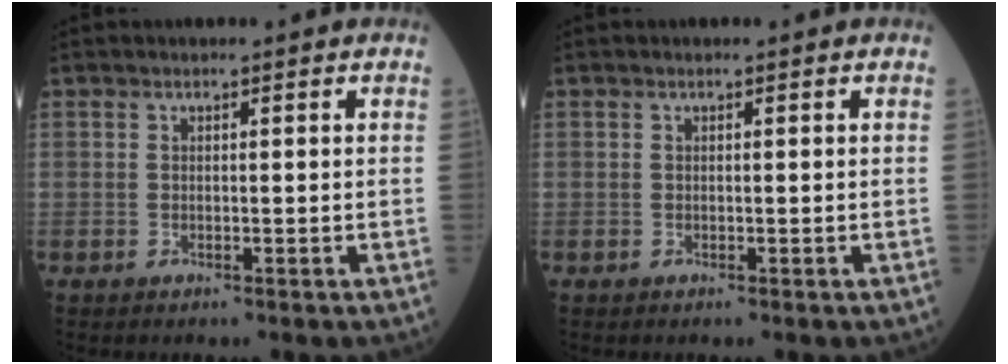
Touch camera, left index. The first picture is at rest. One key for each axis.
{"total": 0.0}